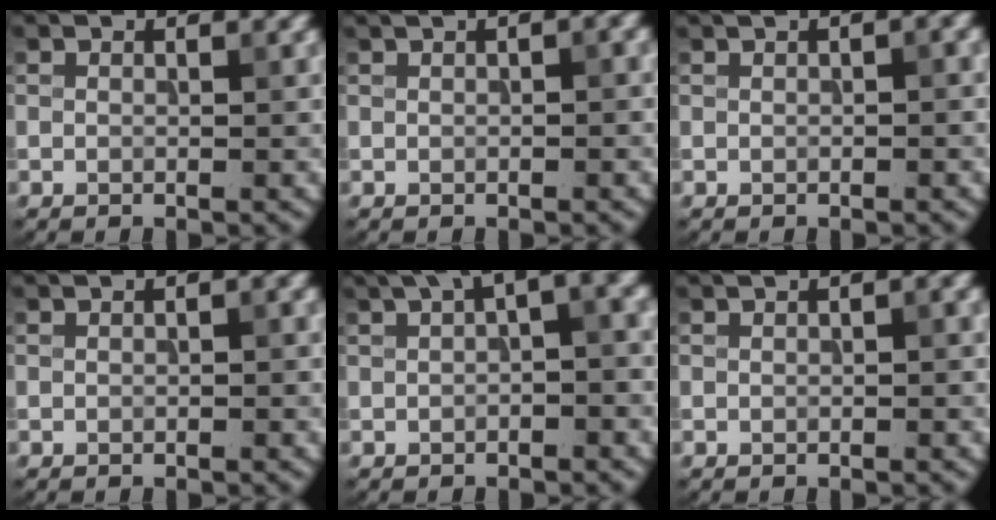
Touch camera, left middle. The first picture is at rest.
{"total": 3.7, "force": [1.8, 1.2, 2.9], "torque": [-0.036, 0.014, 0.020]}
{"total": 2.7, "force": [1.2, 0.8, 2.3], "torque": [-0.029, 0.007, 0.014]}
{"total": 1.6, "force": [0.5, 0.5, 1.4], "torque": [-0.016, 0.006, 0.008]}
{"total": 6.0, "force": [2.5, 1.9, 5.1], "torque": [-0.057, 0.021, 0.033]}
{"total": 2.1, "force": [0.9, 0.5, 1.8], "torque": [-0.022, 0.005, 0.009]}